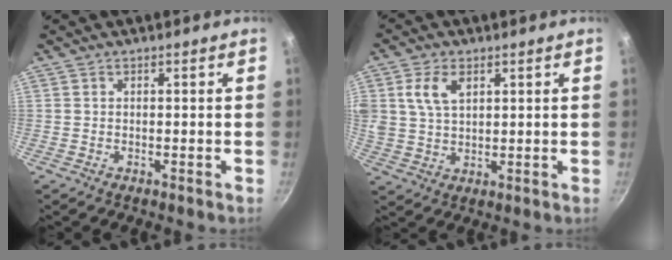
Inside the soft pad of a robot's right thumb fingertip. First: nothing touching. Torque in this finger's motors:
{"motor_torque": [1.05, 1.87, 1.19, 0.27, 0.38]}